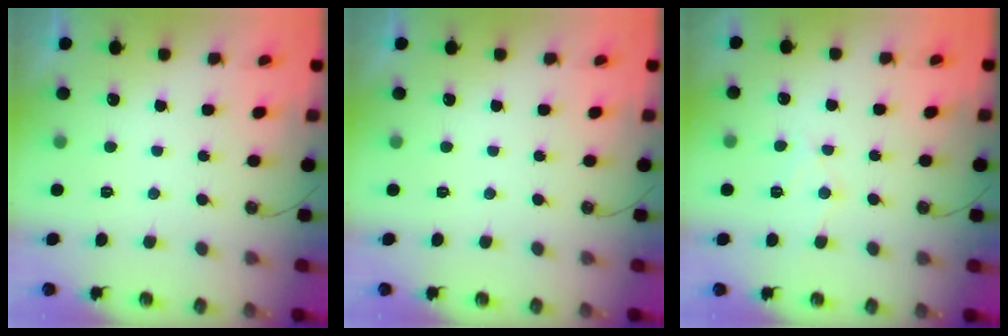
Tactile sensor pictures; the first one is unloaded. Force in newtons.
{"total": 0.0}
{"total": 7.4, "press": 7.4, "slide": 0.6}